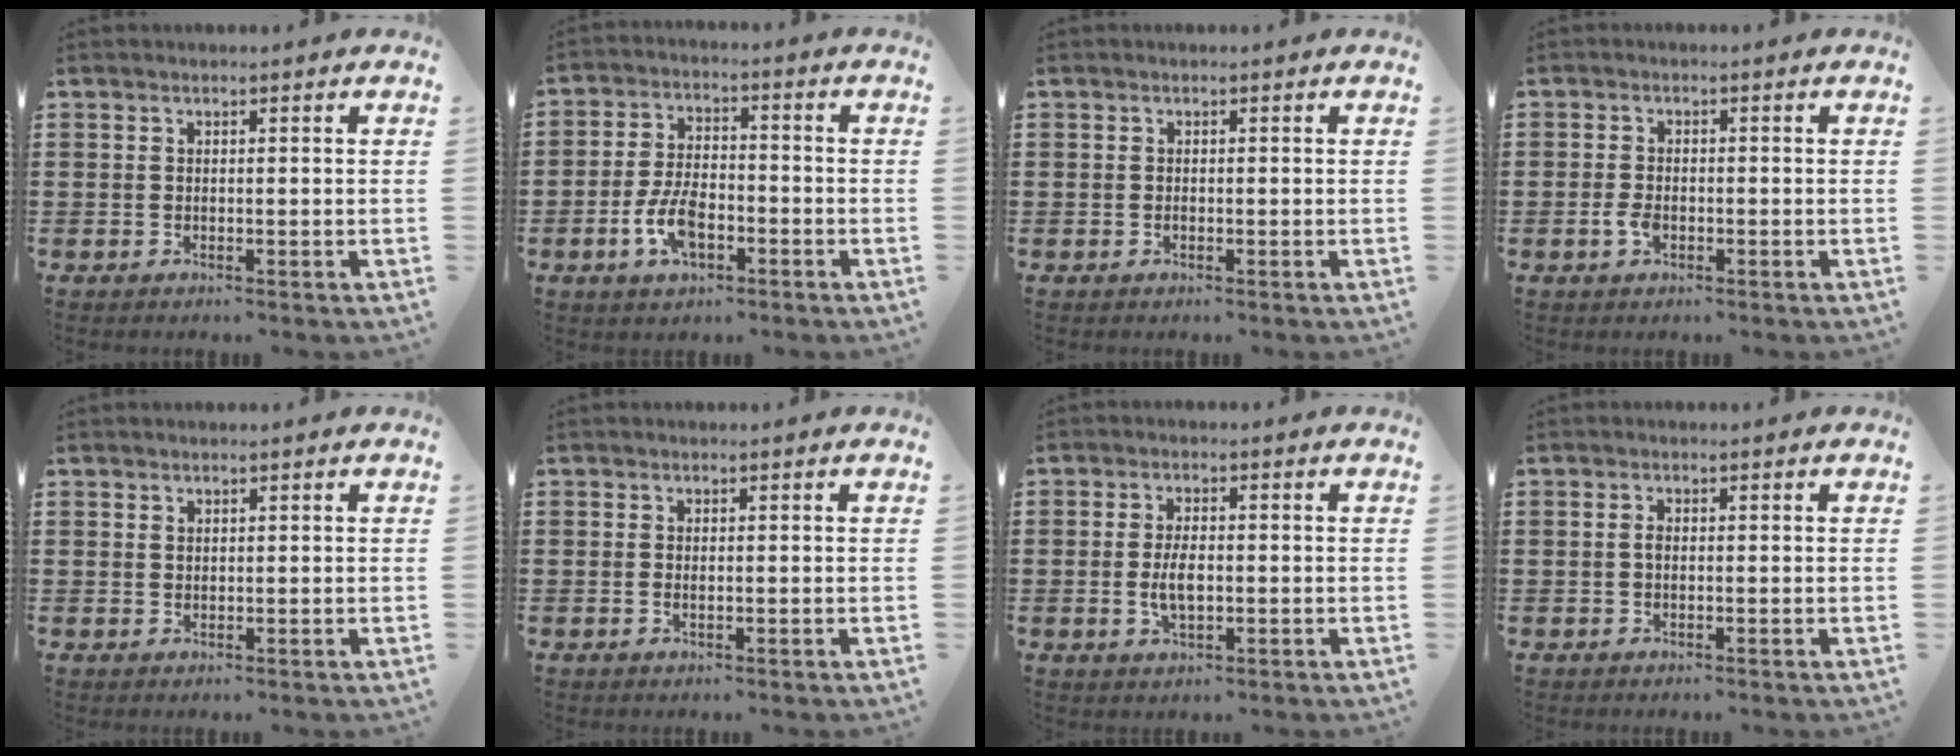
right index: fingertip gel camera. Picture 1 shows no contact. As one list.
[{"total": 6.7, "force": [-2.6, 3.4, 5.2], "torque": [-0.121, -0.002, -0.053]}, {"total": 0.0}, {"total": 2.2, "force": [-0.9, 1.1, 1.7], "torque": [-0.048, -0.008, -0.019]}, {"total": 0.7, "force": [0.4, 0.5, 0.1], "torque": [-0.003, 0.003, 0.009]}, {"total": 0.8, "force": [-0.1, 0.4, 0.7], "torque": [-0.015, 0.000, -0.002]}, {"total": 4.3, "force": [-0.5, 1.9, 3.8], "torque": [-0.078, 0.001, -0.012]}, {"total": 1.0, "force": [-0.2, 0.5, 0.9], "torque": [-0.018, 0.001, -0.004]}]